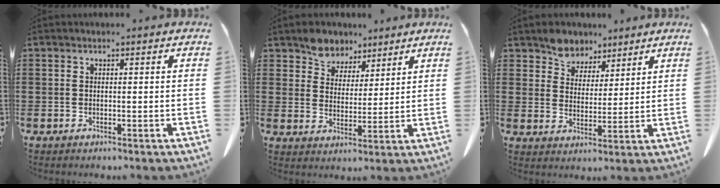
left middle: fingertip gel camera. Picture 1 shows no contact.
{"total": 5.4, "force": [4.5, 3.0, 0.0], "torque": [-0.029, -0.009, 0.084]}
{"total": 5.1, "force": [4.3, 2.7, -0.2], "torque": [-0.025, -0.010, 0.082]}